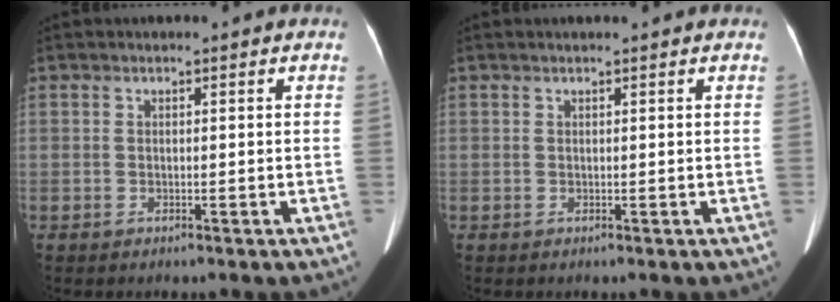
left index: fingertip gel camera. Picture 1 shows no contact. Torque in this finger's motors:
{"motor_torque": [0.07, 0.07, -0.05, -0.01]}